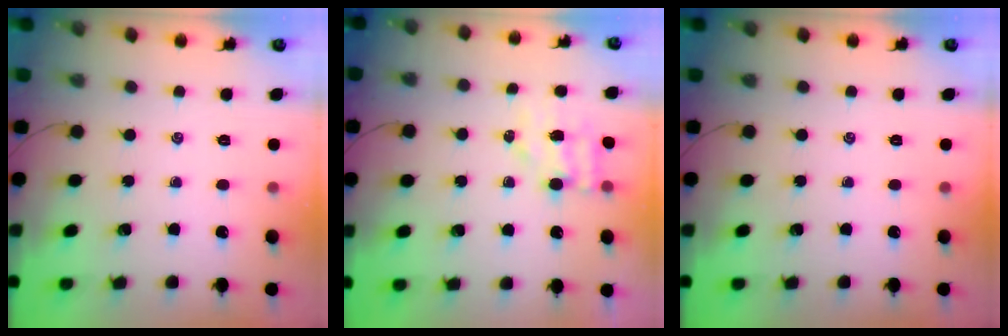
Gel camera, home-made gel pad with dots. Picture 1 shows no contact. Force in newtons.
{"total": 4.9, "press": 4.9, "slide": 0.6}
{"total": 0.0}